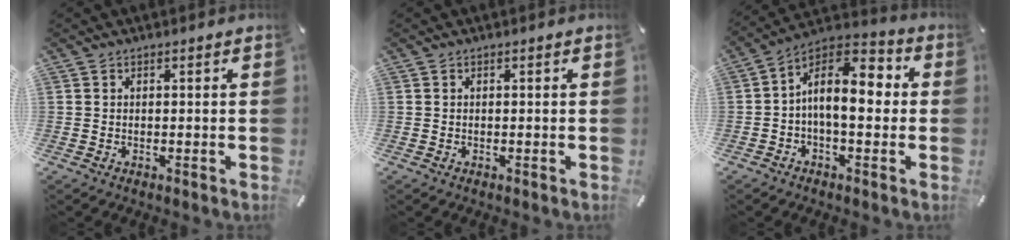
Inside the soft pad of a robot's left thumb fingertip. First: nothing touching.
{"total": 0.0}
{"total": 12.4, "force": [0.5, 6.9, 10.3], "torque": [-0.181, -0.009, 0.004]}